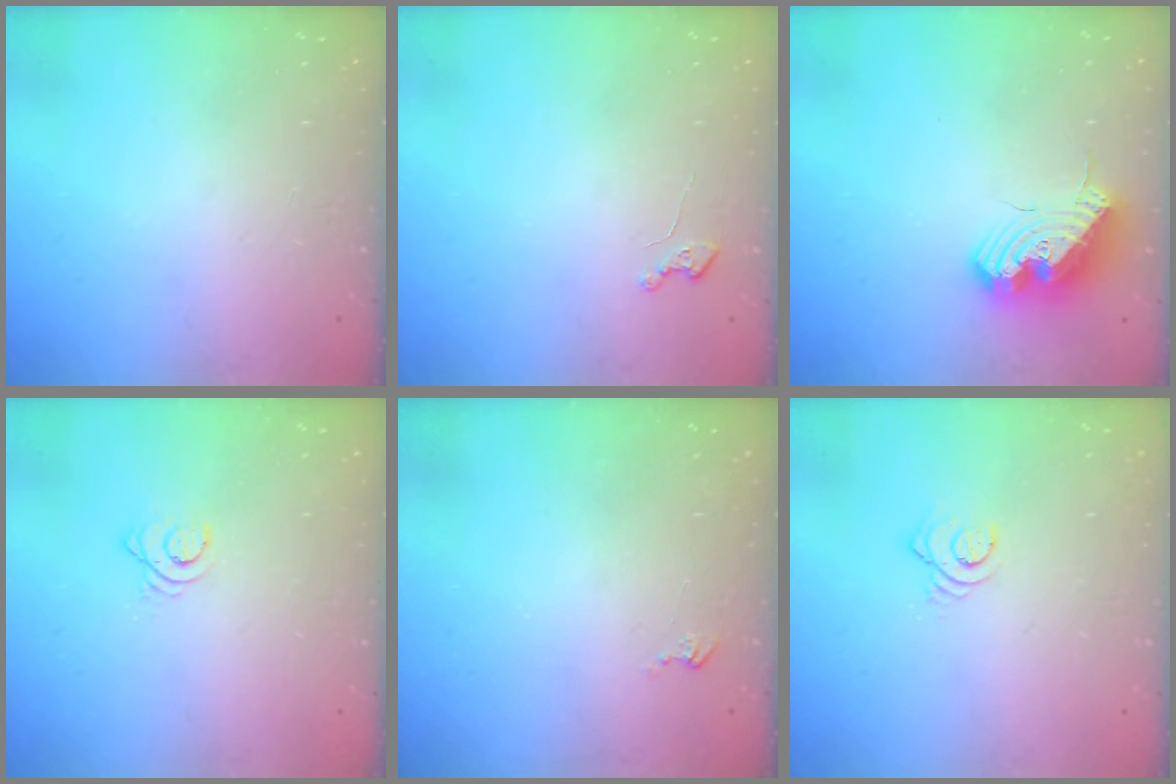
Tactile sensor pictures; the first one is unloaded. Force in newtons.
{"total": 2.2, "press": 2.2, "slide": 0.3}
{"total": 15.2, "press": 15.2, "slide": 0.3}
{"total": 2.7, "press": 2.7, "slide": 0.3}
{"total": 2.7, "press": 2.7, "slide": 0.3}
{"total": 3.3, "press": 3.3, "slide": 0.2}